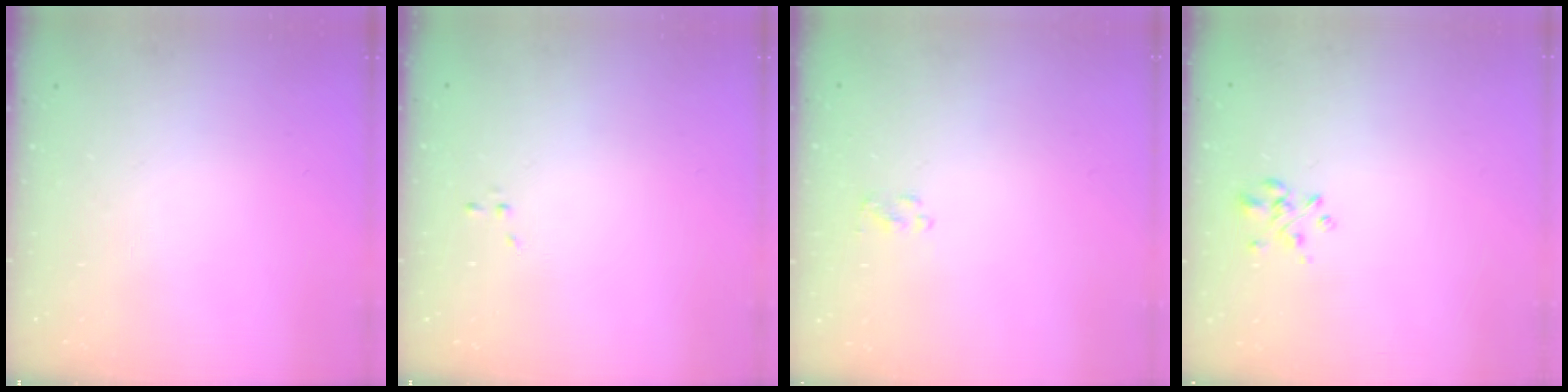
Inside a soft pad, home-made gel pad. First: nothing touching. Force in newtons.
{"total": 0.0}
{"total": 1.3, "press": 1.2, "slide": 0.5}
{"total": 1.9, "press": 1.8, "slide": 0.6}